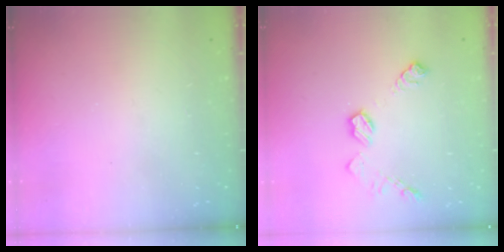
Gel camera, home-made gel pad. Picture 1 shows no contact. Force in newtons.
{"total": 9.3, "press": 9.3, "slide": 0.4}